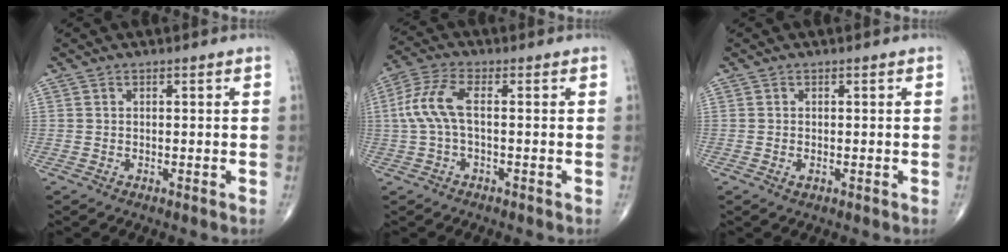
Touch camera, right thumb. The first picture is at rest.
{"total": 7.3, "force": [0.0, 2.8, 6.7], "torque": [-0.171, 0.020, -0.004]}
{"total": 0.9, "force": [-0.2, 0.5, 0.7], "torque": [-0.013, -0.001, -0.004]}